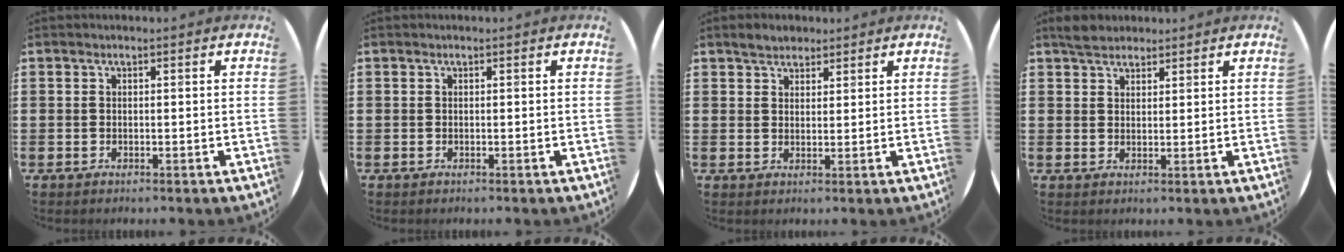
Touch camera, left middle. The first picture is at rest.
{"total": 0.0}
{"total": 2.6, "force": [2.3, 1.0, 0.3], "torque": [-0.003, 0.003, 0.044]}
{"total": 2.8, "force": [2.5, 1.0, 0.5], "torque": [-0.007, 0.002, 0.048]}